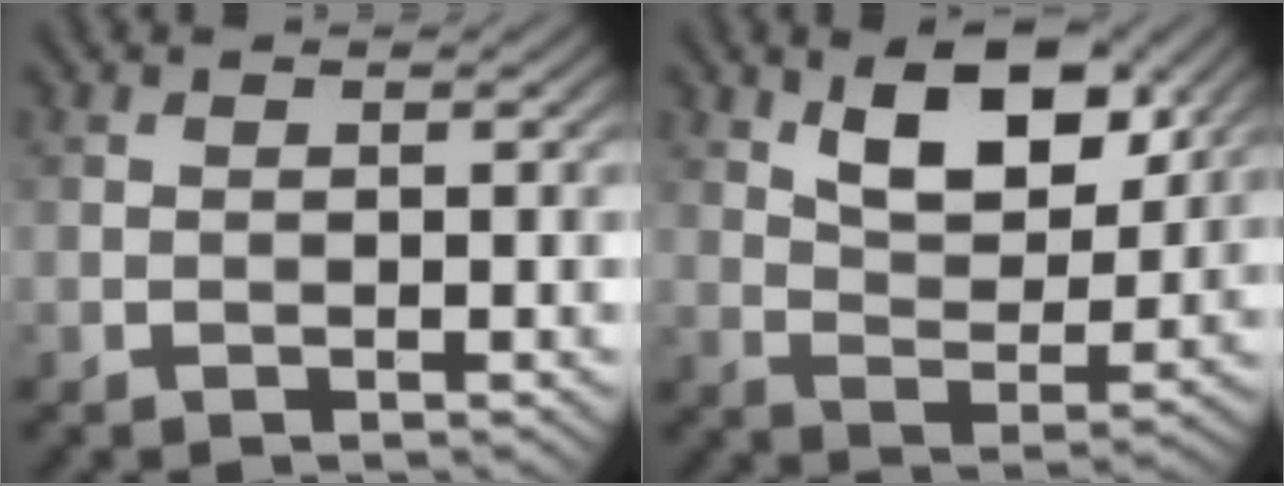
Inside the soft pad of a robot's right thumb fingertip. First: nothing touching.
{"total": 9.7, "force": [5.1, 4.7, 6.8], "torque": [-0.121, -0.003, 0.089]}